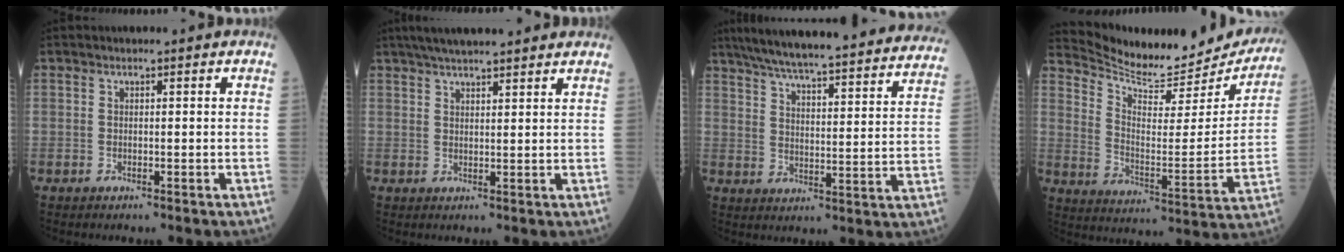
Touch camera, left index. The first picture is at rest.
{"total": 10.0, "force": [8.5, 1.1, 5.1], "torque": [-0.077, 0.033, 0.117]}
{"total": 34.1, "force": [30.6, 3.5, 14.8], "torque": [-0.237, -0.052, 0.380]}
{"total": 21.6, "force": [20.7, 3.9, 4.8], "torque": [-0.076, -0.068, 0.282]}